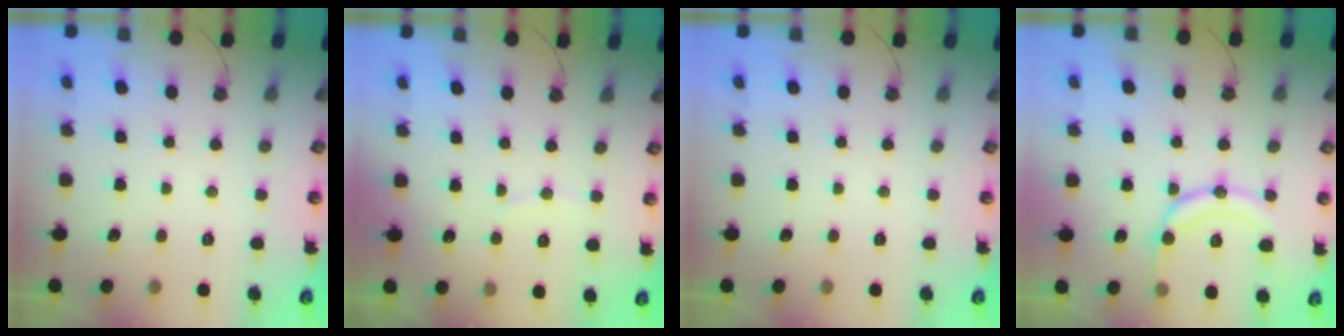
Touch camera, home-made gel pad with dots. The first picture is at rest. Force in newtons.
{"total": 3.2, "press": 3.2, "slide": 0.4}
{"total": 0.0}
{"total": 14.2, "press": 14.1, "slide": 1.7}